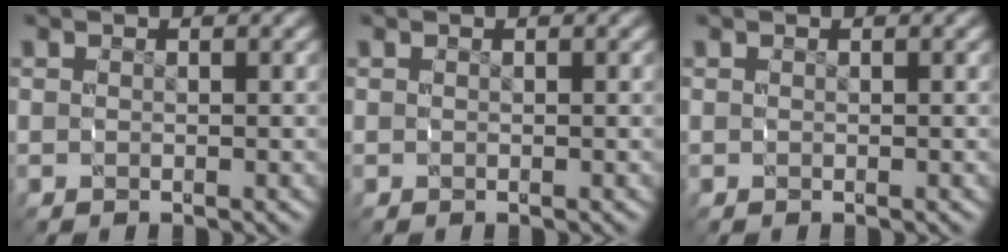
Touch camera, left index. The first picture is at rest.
{"total": 0.0}
{"total": 0.0}